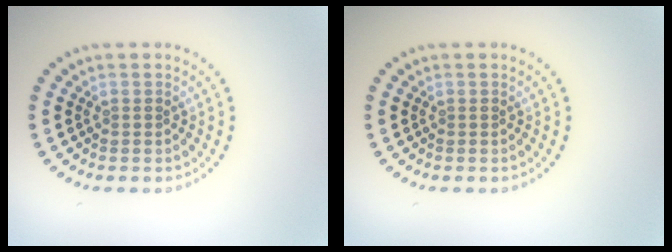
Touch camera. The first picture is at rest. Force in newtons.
{"total": 0.0}